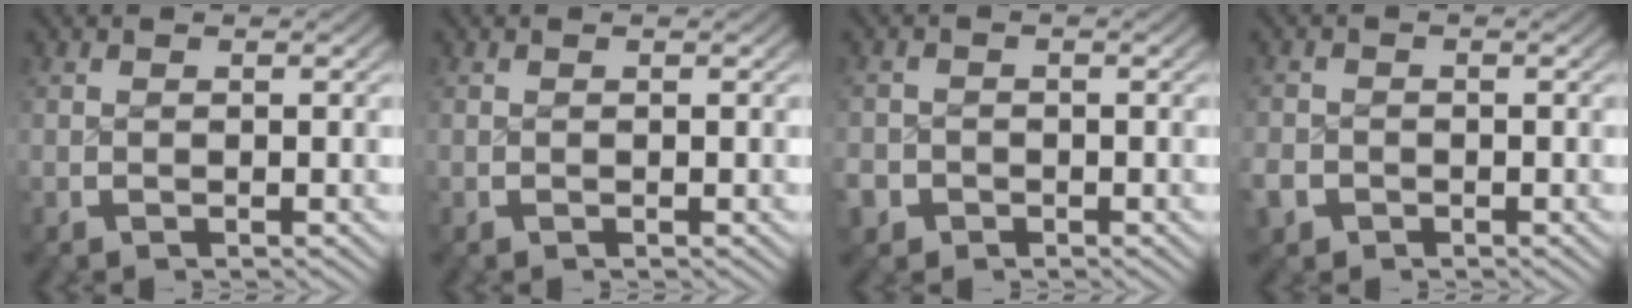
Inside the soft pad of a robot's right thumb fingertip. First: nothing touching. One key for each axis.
{"total": 0.0}
{"total": 2.9, "fx": -1.7, "fy": 2.3, "fz": 0.3, "tx": -0.016, "ty": -0.016, "tz": -0.026}
{"total": 2.3, "fx": -1.3, "fy": 1.8, "fz": 0.4, "tx": -0.016, "ty": -0.009, "tz": -0.024}